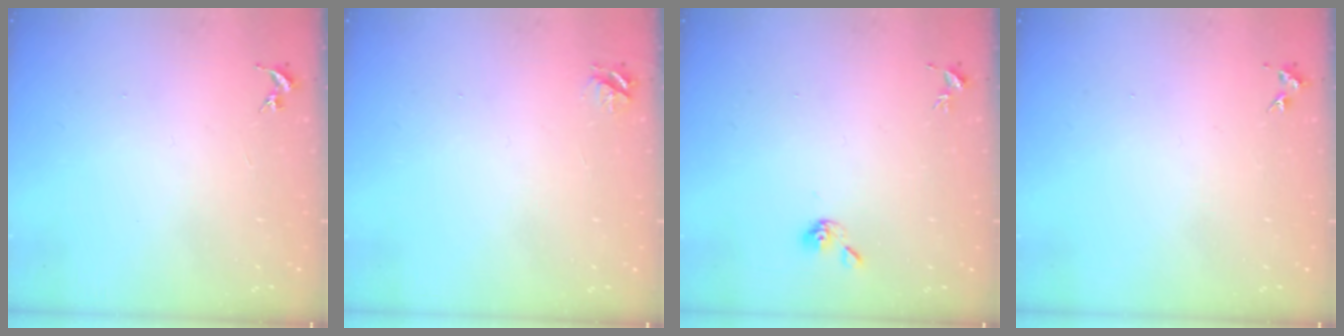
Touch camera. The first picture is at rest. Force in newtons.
{"total": 4.2, "press": 4.1, "slide": 0.5}
{"total": 5.2, "press": 5.1, "slide": 0.6}
{"total": 4.3, "press": 4.3, "slide": 0.6}